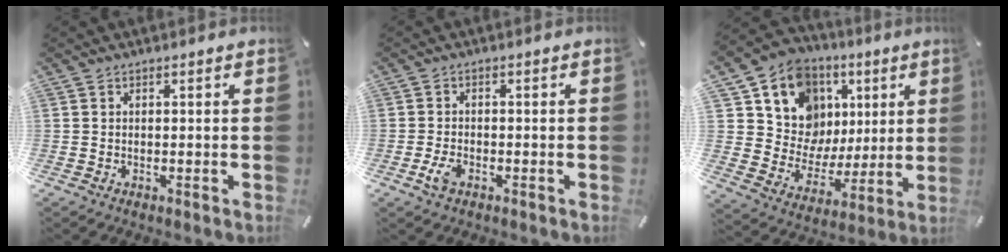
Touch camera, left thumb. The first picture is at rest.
{"total": 3.4, "force": [-1.4, 2.0, 2.4], "torque": [-0.058, -0.001, -0.029]}
{"total": 13.9, "force": [5.8, 12.0, 3.7], "torque": [-0.062, -0.052, 0.120]}